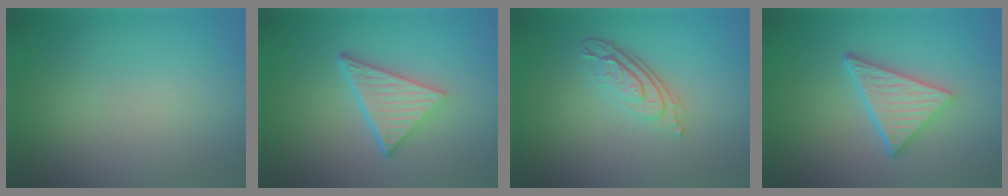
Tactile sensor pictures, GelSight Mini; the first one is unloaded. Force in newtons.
{"total": 5.2, "press": 3.7, "slide": 3.7}
{"total": 4.0, "press": 2.9, "slide": 2.7}
{"total": 5.1, "press": 3.8, "slide": 3.5}